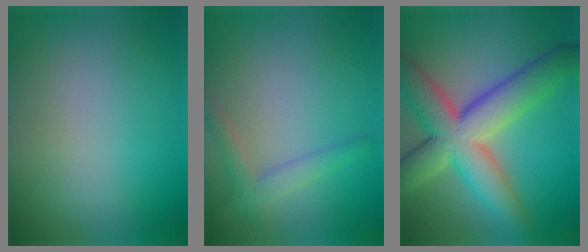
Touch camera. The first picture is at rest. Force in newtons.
{"total": 2.3, "press": 2.3, "slide": 0.1}
{"total": 9.7, "press": 9.7, "slide": 0.2}